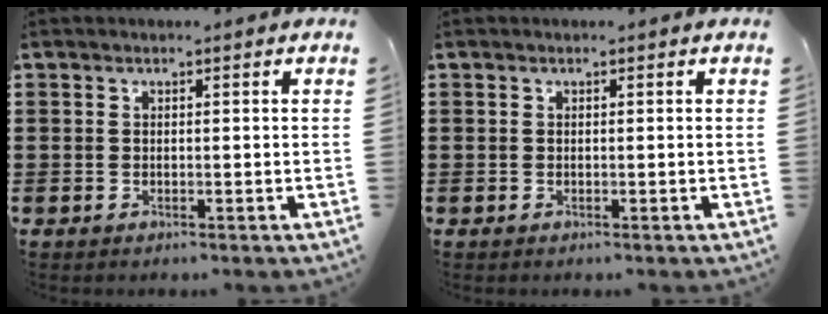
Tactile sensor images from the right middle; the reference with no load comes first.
{"total": 0.0}